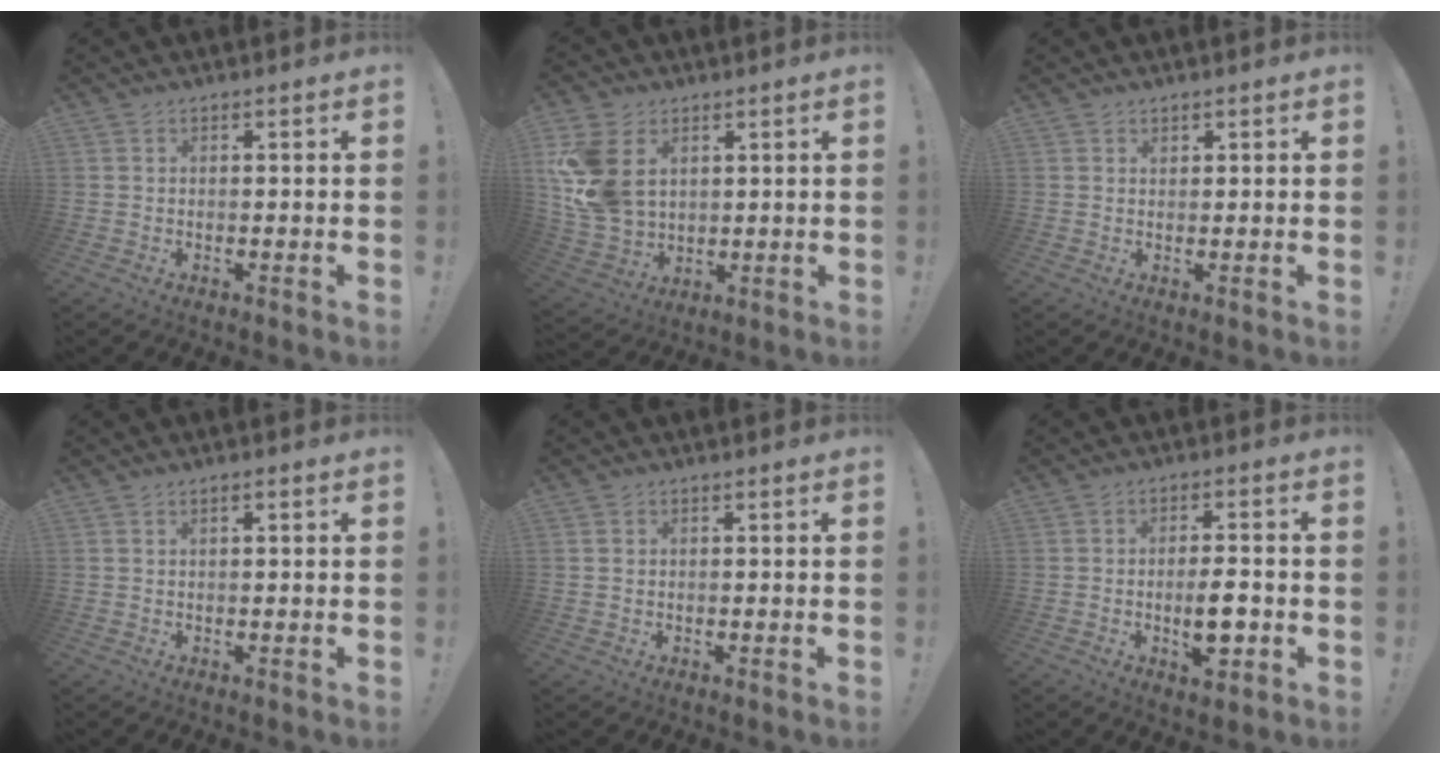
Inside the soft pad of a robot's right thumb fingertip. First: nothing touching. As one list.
[{"total": 16.8, "force": [4.2, 12.3, 10.8], "torque": [-0.222, -0.018, 0.083]}, {"total": 1.0, "force": [0.9, 0.5, 0.0], "torque": [0.010, -0.005, 0.016]}, {"total": 0.7, "force": [0.2, 0.2, 0.6], "torque": [-0.013, 0.002, 0.003]}, {"total": 0.9, "force": [0.2, 0.9, 0.2], "torque": [-0.001, 0.003, 0.003]}, {"total": 7.9, "force": [-2.1, 2.8, 7.1], "torque": [-0.115, 0.004, -0.036]}]